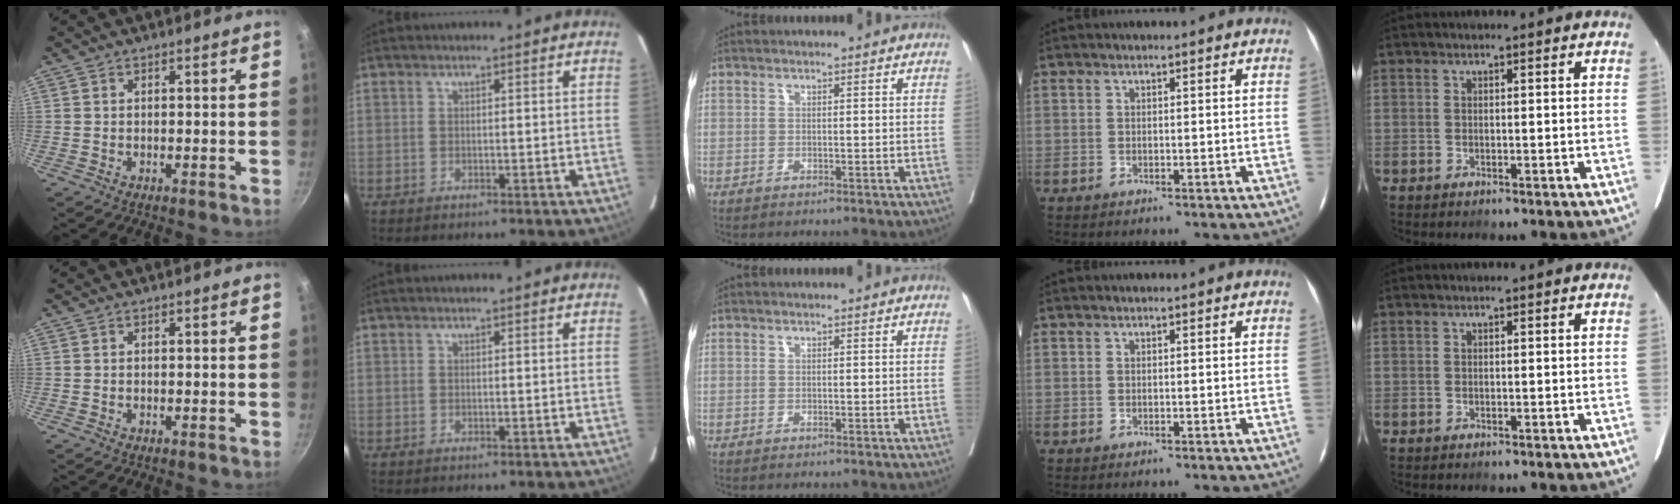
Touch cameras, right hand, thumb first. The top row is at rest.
{}